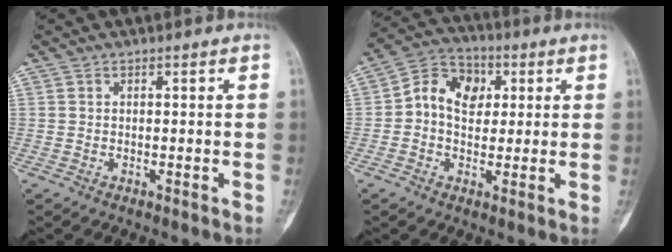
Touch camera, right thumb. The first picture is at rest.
{"total": 9.6, "force": [1.5, 7.3, 6.1], "torque": [-0.078, 0.016, 0.015]}